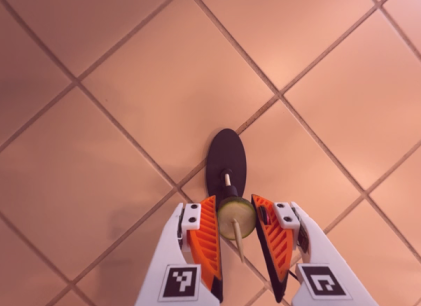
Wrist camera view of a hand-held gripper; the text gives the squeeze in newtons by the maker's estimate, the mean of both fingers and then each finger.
{"total": 7.5, "left": 7.5, "right": 7.5}